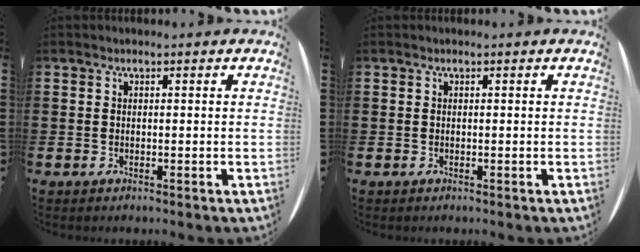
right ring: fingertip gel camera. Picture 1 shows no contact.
{"total": 0.0}